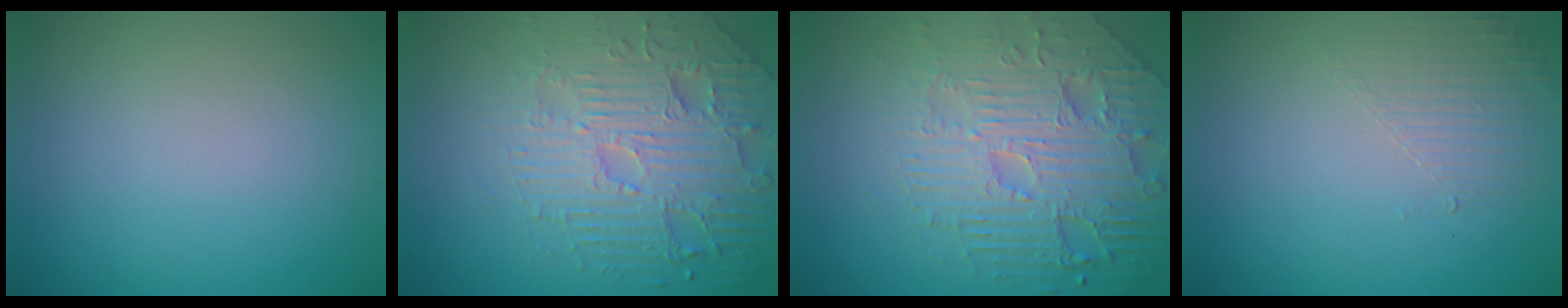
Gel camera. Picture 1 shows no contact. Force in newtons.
{"total": 6.7, "press": 5.2, "slide": 4.2}
{"total": 8.1, "press": 5.9, "slide": 5.5}
{"total": 1.6, "press": 0.4, "slide": 1.5}